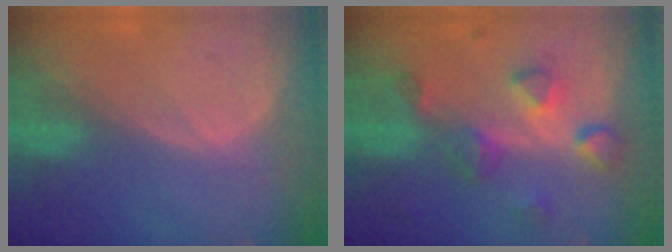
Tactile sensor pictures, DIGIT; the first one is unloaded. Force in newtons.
{"total": 8.1, "press": 7.2, "slide": 3.7}